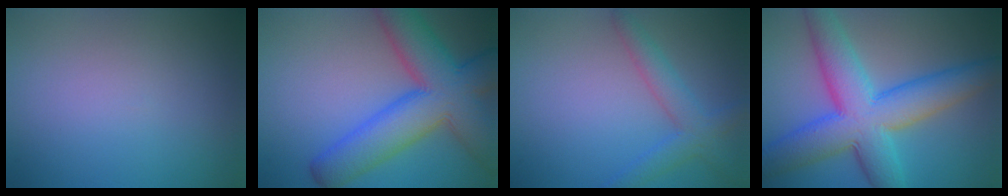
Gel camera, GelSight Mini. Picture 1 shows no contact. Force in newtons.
{"total": 10.8, "press": 10.8, "slide": 0.5}
{"total": 2.2, "press": 2.2, "slide": 0.2}
{"total": 10.5, "press": 10.5, "slide": 0.2}